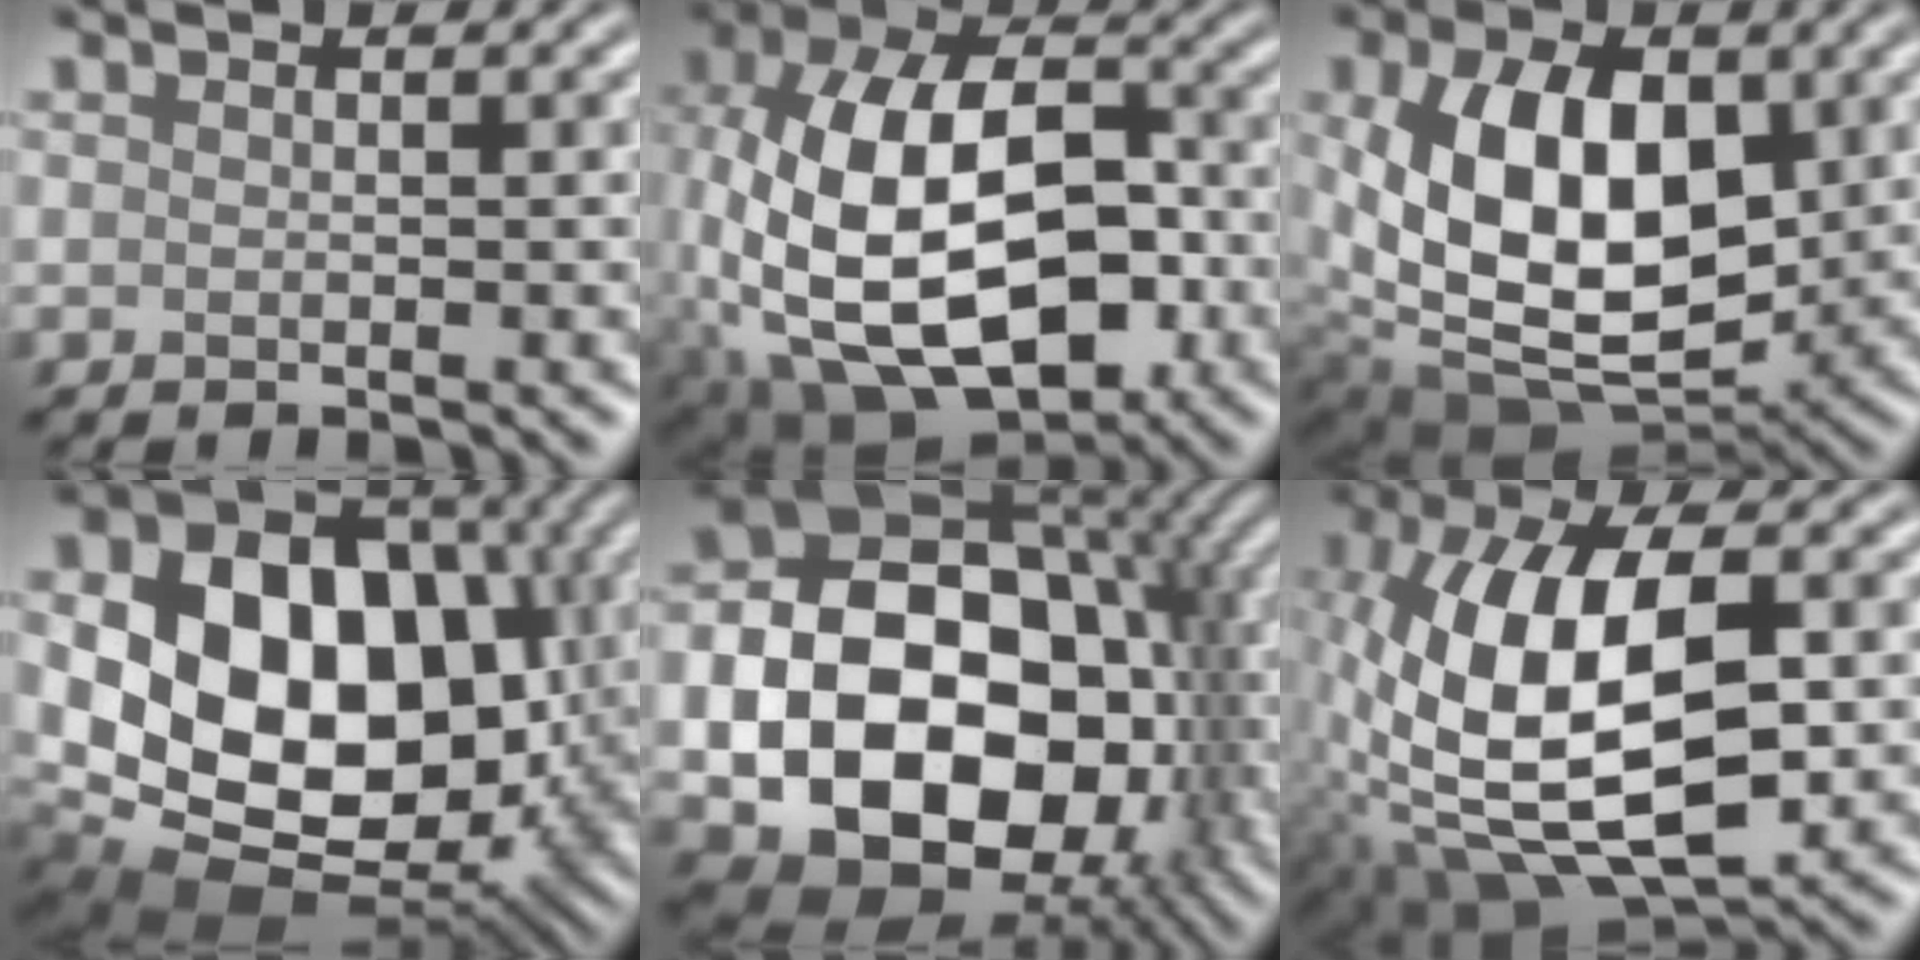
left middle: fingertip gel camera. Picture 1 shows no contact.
{"total": 16.3, "force": [-3.5, 9.9, 12.5], "torque": [-0.241, -0.011, -0.059]}
{"total": 11.7, "force": [1.3, 7.4, 9.0], "torque": [-0.163, -0.019, 0.033]}
{"total": 18.3, "force": [1.1, 13.3, 12.5], "torque": [-0.208, -0.011, 0.024]}
{"total": 18.3, "force": [-3.7, 13.4, 11.9], "torque": [-0.174, -0.027, -0.046]}
{"total": 13.3, "force": [-1.0, 6.4, 11.6], "torque": [-0.229, 0.008, -0.027]}